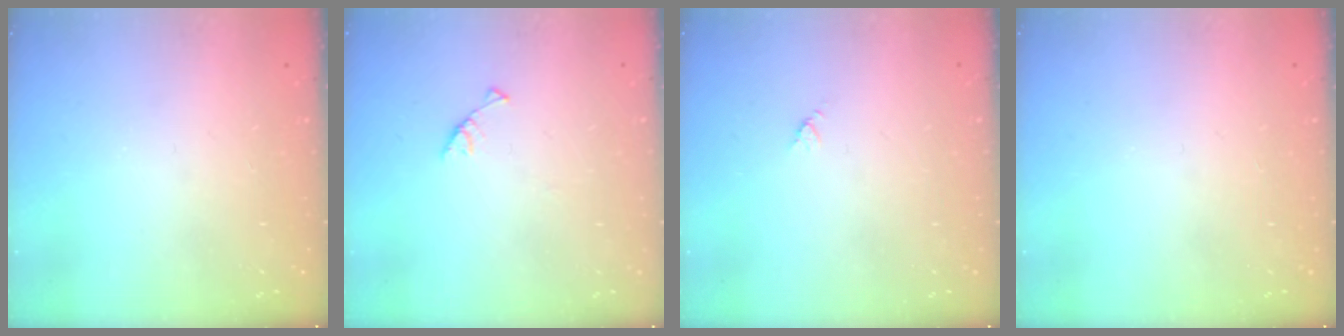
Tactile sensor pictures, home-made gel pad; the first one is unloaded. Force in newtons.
{"total": 3.0, "press": 3.0, "slide": 0.3}
{"total": 2.9, "press": 2.9, "slide": 0.3}
{"total": 0.0}